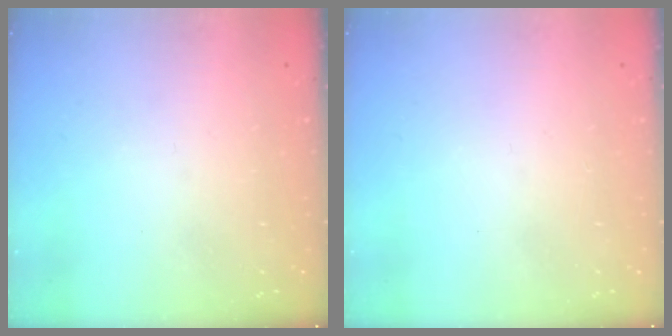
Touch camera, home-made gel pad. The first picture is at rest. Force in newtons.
{"total": 1.6, "press": 1.6, "slide": 0.1}